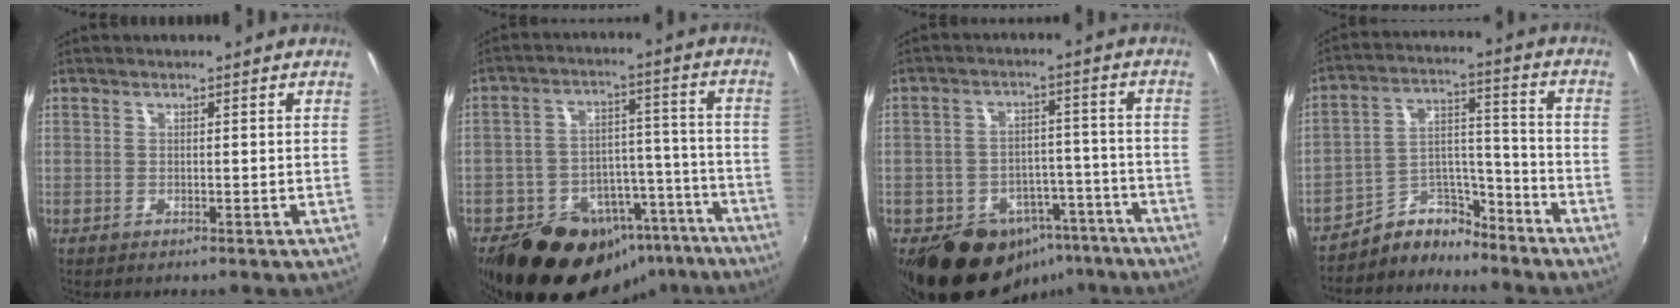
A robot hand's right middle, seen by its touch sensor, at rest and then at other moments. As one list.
[{"total": 22.7, "force": [-16.3, 13.3, 8.4], "torque": [-0.173, 0.050, -0.205]}, {"total": 16.0, "force": [-9.8, 11.0, 6.4], "torque": [-0.130, 0.025, -0.114]}, {"total": 8.7, "force": [-7.7, 3.8, 1.3], "torque": [-0.021, 0.049, -0.135]}]